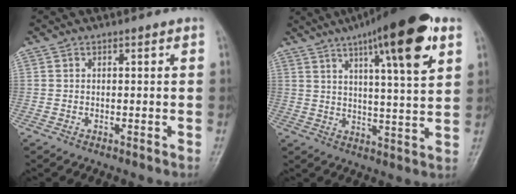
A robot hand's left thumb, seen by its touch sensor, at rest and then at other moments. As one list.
[{"total": 18.5, "force": [9.5, 3.7, 15.4], "torque": [-0.217, -0.023, 0.140]}]